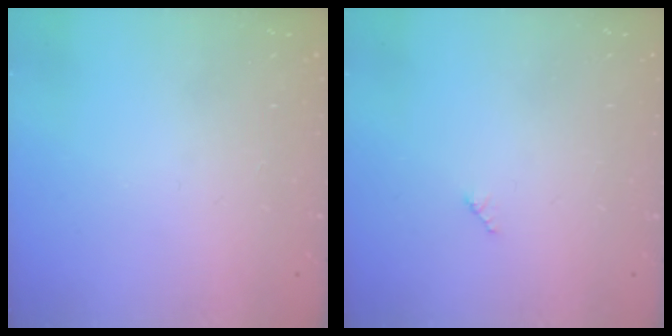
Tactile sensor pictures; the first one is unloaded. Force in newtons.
{"total": 2.5, "press": 2.5, "slide": 0.3}